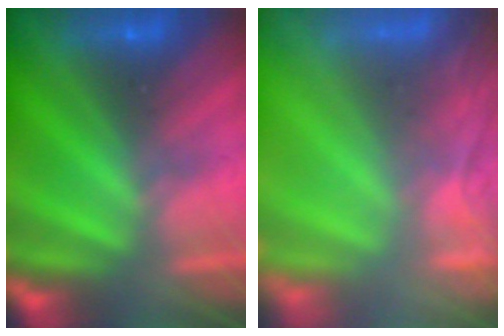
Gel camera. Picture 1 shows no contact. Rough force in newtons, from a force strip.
{"total": 7.0}